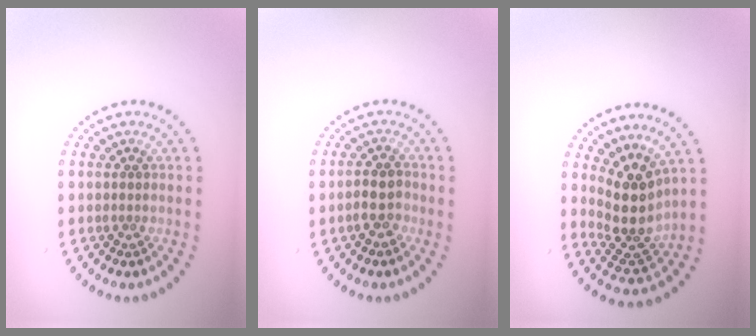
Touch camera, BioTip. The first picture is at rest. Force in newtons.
{"total": 2.3, "press": 2.2, "slide": 0.7}
{"total": 4.3, "press": 3.4, "slide": 2.6}